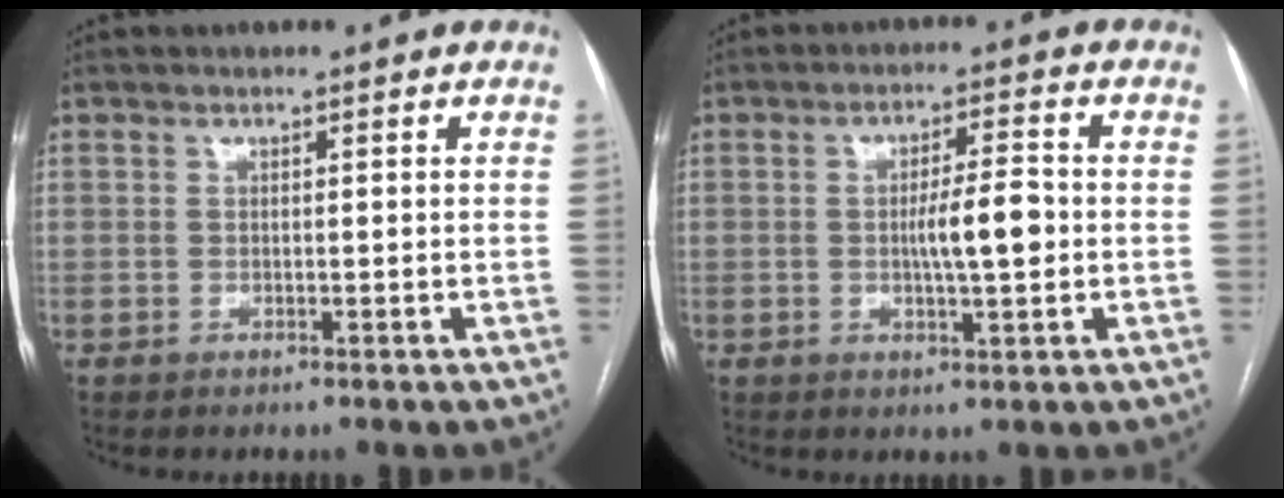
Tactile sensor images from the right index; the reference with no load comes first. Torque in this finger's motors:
{"motor_torque": [1.14, 0.00, 0.57, 0.11]}